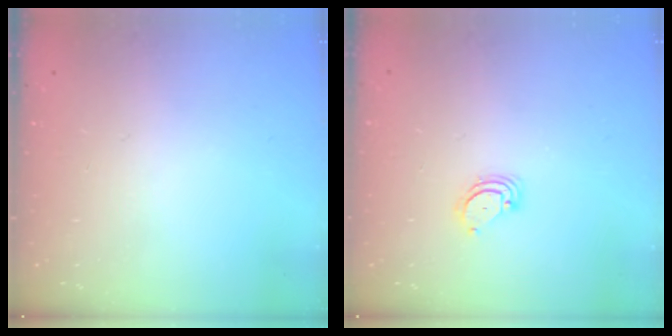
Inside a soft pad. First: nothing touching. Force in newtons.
{"total": 3.3, "press": 3.3, "slide": 0.3}